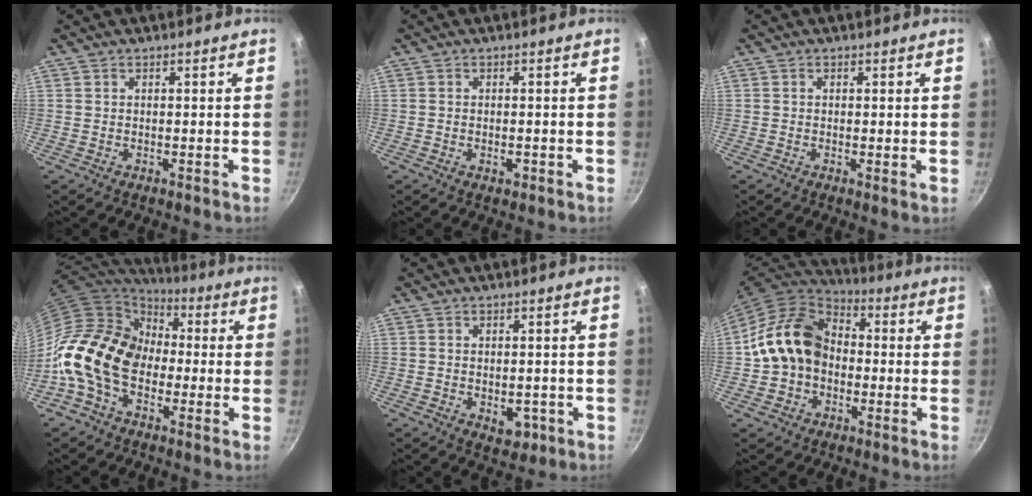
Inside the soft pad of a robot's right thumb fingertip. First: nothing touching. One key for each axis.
{"total": 1.4, "fx": -0.5, "fy": 0.8, "fz": 1.1, "tx": -0.017, "ty": 0.001, "tz": -0.009}
{"total": 0.8, "fx": 0.2, "fy": 0.3, "fz": 0.8, "tx": -0.012, "ty": -0.004, "tz": 0.001}
{"total": 18.9, "fx": -2.8, "fy": 13.4, "fz": 13.0, "tx": -0.215, "ty": 0.044, "tz": -0.071}
{"total": 4.4, "fx": -1.3, "fy": 2.9, "fz": 3.1, "tx": -0.025, "ty": 0.004, "tz": -0.012}
{"total": 15.0, "fx": -0.8, "fy": 11.8, "fz": 9.2, "tx": -0.138, "ty": 0.040, "tz": -0.027}